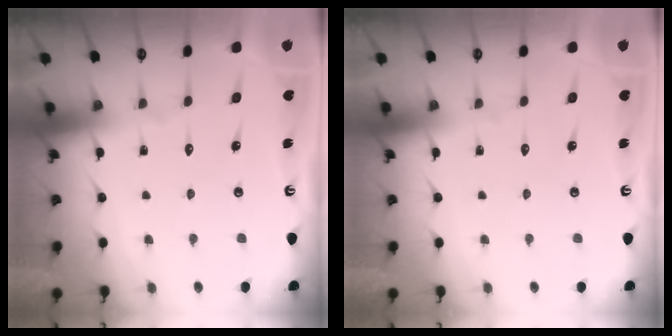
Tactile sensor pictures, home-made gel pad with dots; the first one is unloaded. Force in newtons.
{"total": 0.0}